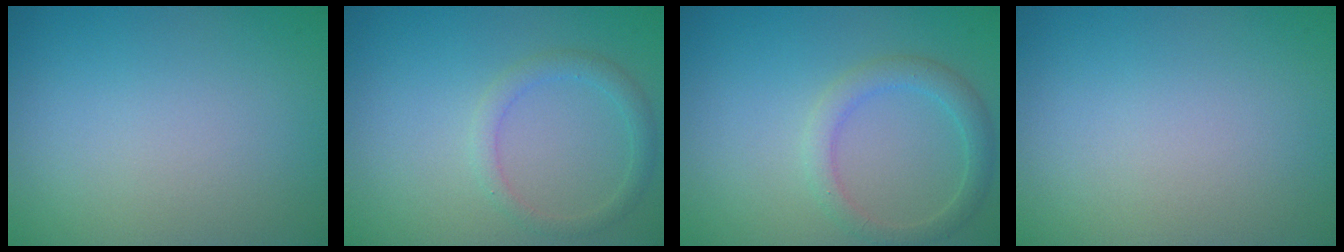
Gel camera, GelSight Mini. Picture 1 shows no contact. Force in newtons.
{"total": 1.8, "press": 1.8, "slide": 0.1}
{"total": 2.5, "press": 2.5, "slide": 0.1}
{"total": 0.0}